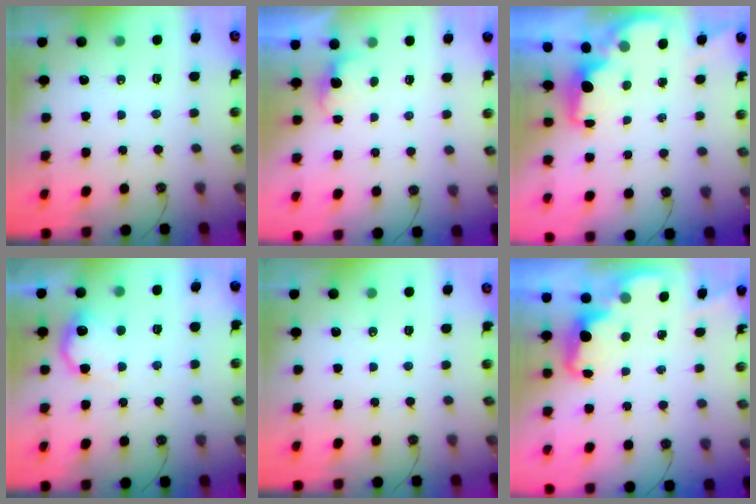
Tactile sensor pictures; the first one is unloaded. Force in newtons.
{"total": 1.8, "press": 1.6, "slide": 0.8}
{"total": 2.0, "press": 1.9, "slide": 0.7}
{"total": 11.1, "press": 11.1, "slide": 0.8}
{"total": 0.0}
{"total": 2.2, "press": 2.1, "slide": 0.7}